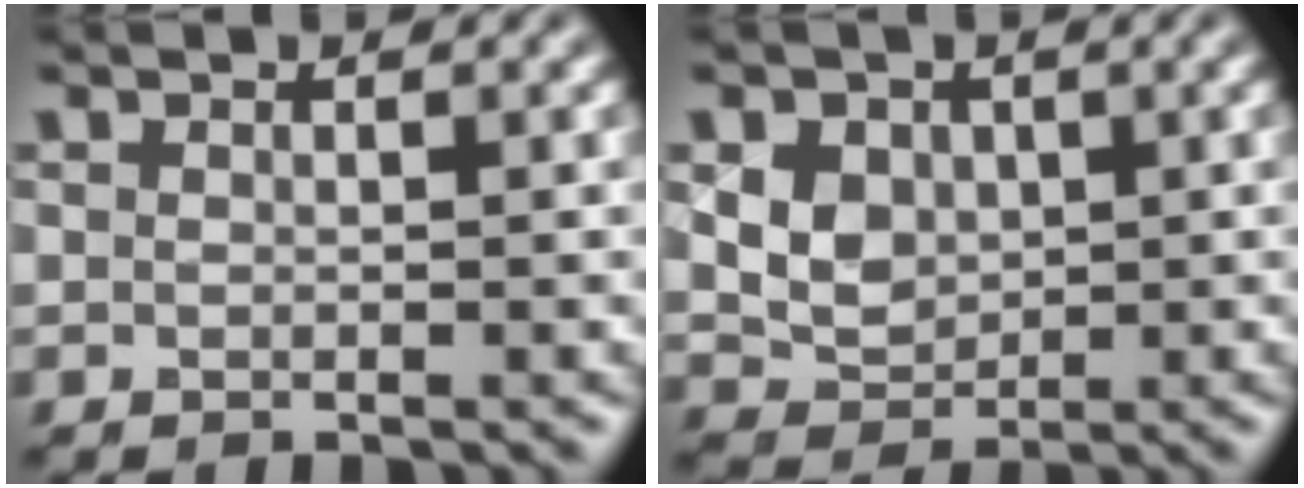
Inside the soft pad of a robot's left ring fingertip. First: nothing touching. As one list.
[{"total": 4.9, "force": [1.3, 3.9, 2.5], "torque": [-0.056, 0.009, 0.023]}]